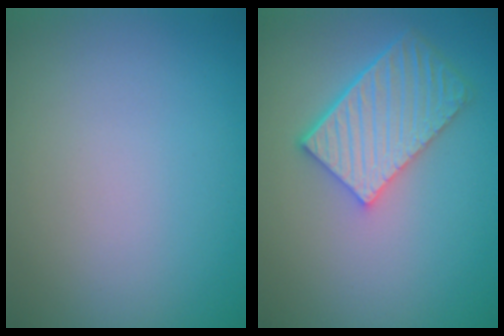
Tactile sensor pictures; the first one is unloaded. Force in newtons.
{"total": 5.7, "press": 4.7, "slide": 3.3}